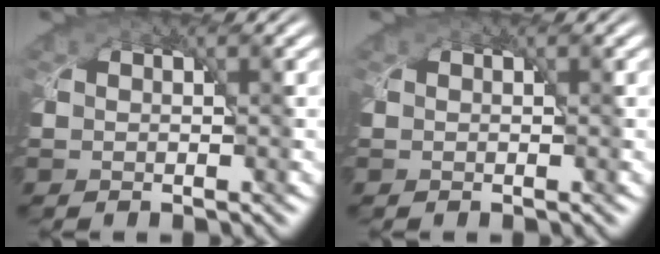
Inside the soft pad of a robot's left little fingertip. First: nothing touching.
{"total": 0.0}